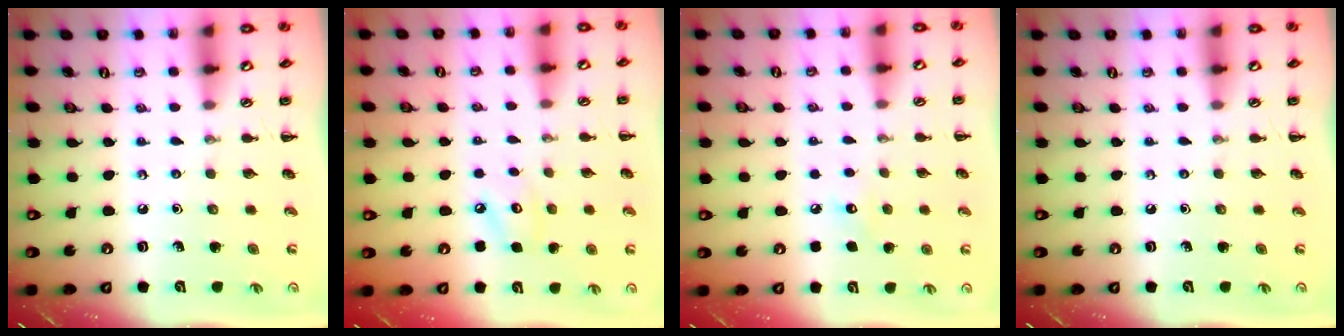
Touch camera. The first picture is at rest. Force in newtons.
{"total": 4.7, "press": 4.7, "slide": 0.7}
{"total": 4.7, "press": 4.6, "slide": 1.1}
{"total": 0.0}